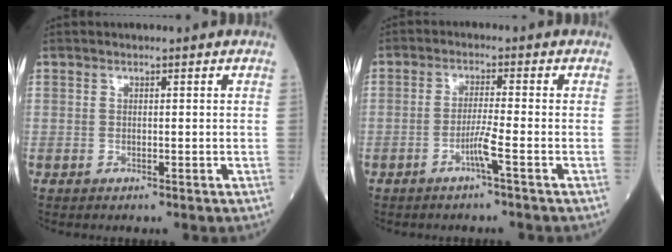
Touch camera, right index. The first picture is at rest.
{"total": 3.2, "force": [-1.8, -0.8, 2.5], "torque": [-0.052, -0.002, -0.037]}